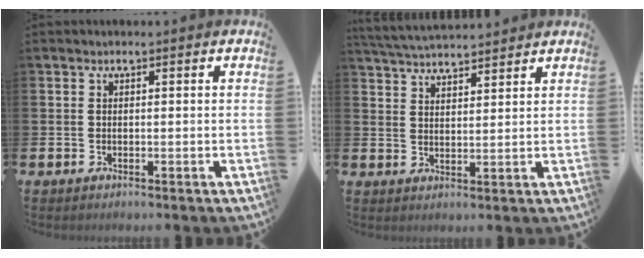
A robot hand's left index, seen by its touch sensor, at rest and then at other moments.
{"total": 4.4, "force": [4.3, 0.4, 0.3], "torque": [-0.023, -0.021, 0.079]}